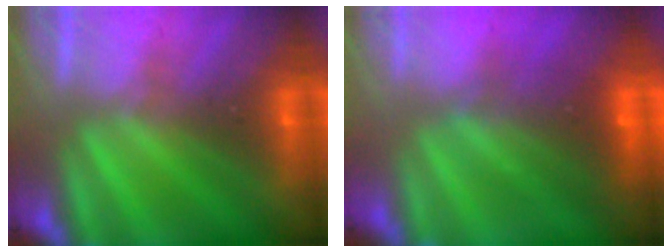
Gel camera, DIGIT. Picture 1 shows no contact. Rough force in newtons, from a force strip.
{"total": 7.3}